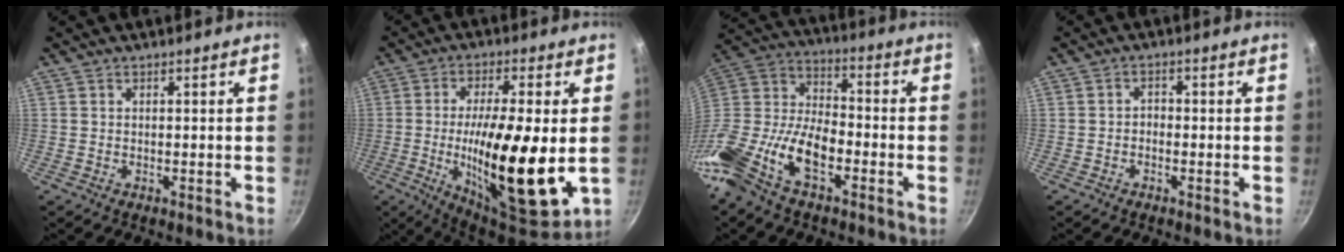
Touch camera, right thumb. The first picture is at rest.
{"total": 21.7, "force": [-2.0, 6.4, 20.6], "torque": [-0.332, -0.012, -0.030]}
{"total": 20.7, "force": [-9.3, 11.0, 14.9], "torque": [-0.284, 0.048, -0.201]}
{"total": 1.6, "force": [-0.7, 1.2, 0.8], "torque": [-0.011, 0.011, -0.016]}